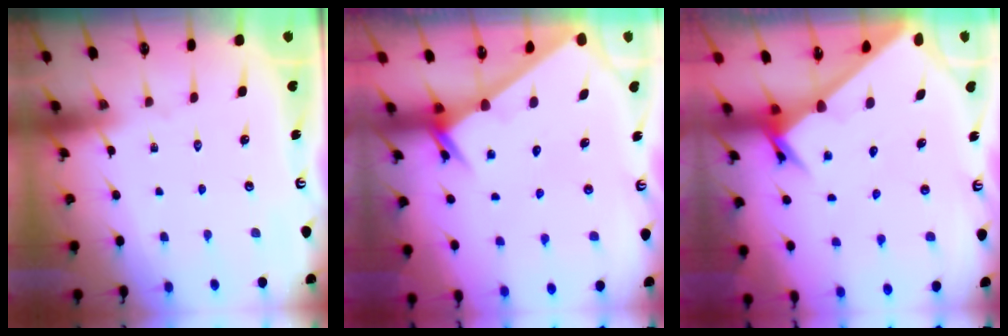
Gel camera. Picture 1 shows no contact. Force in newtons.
{"total": 2.5, "press": 2.5, "slide": 0.1}
{"total": 3.4, "press": 3.3, "slide": 0.3}